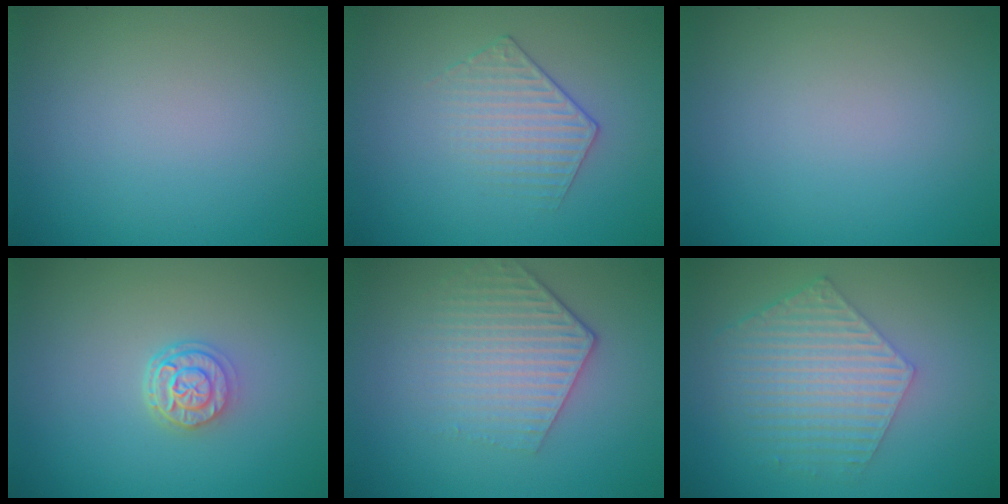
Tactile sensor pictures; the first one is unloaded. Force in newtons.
{"total": 1.9, "press": 1.4, "slide": 1.3}
{"total": 0.0}
{"total": 2.7, "press": 2.2, "slide": 1.6}
{"total": 4.2, "press": 3.2, "slide": 2.7}
{"total": 5.6, "press": 4.1, "slide": 3.9}